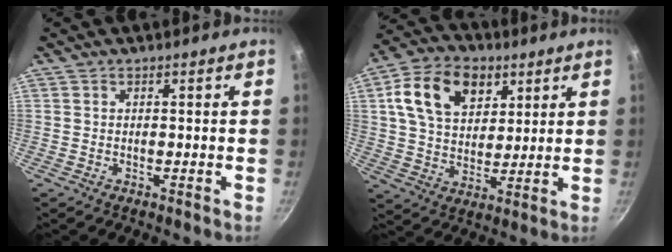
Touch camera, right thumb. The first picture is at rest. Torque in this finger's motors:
{"motor_torque": [-0.38, 0.68, 0.35, -0.09, 0.10]}